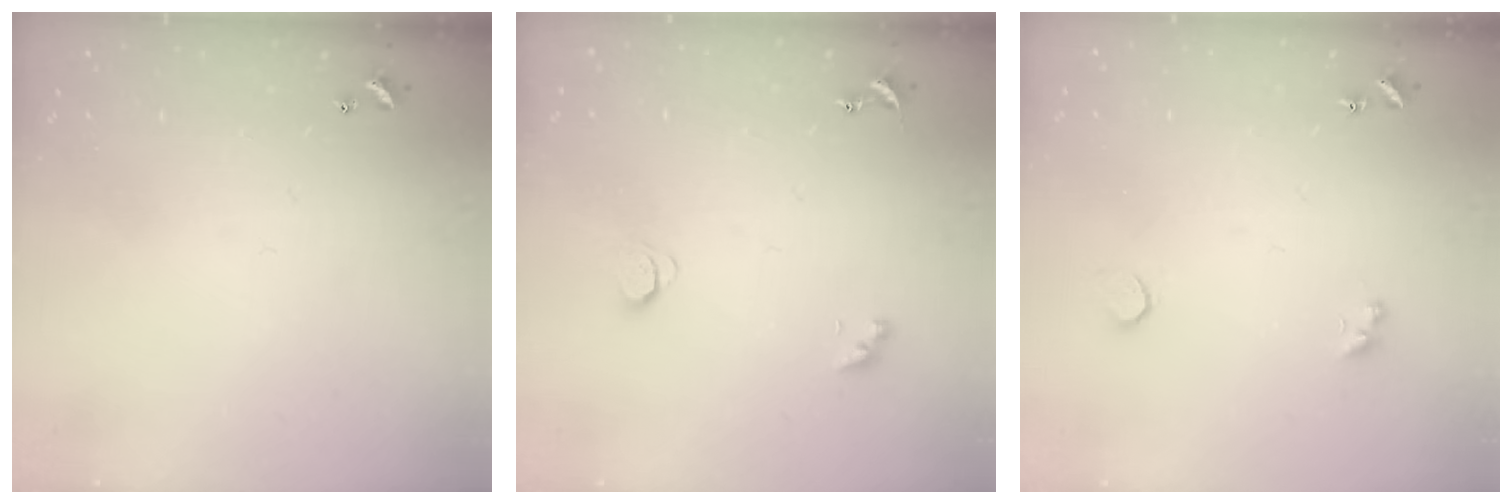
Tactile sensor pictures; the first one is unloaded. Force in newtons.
{"total": 1.7, "press": 1.7, "slide": 0.3}
{"total": 2.6, "press": 2.2, "slide": 1.2}